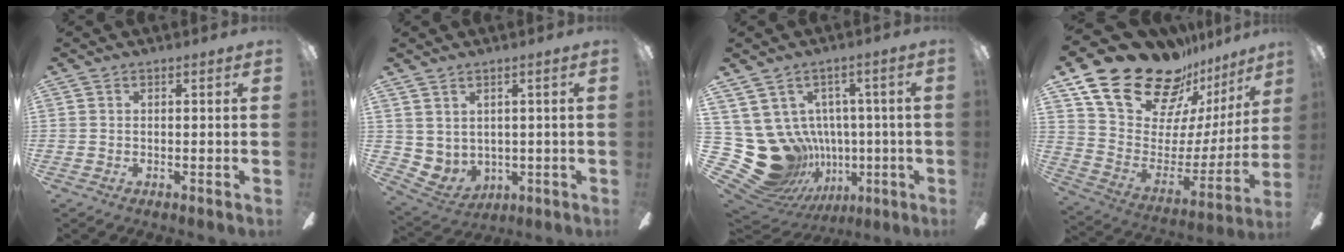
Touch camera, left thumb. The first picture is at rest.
{"total": 4.0, "force": [2.3, 3.0, 1.2], "torque": [-0.050, -0.016, 0.042]}
{"total": 19.1, "force": [-2.4, 16.7, 8.9], "torque": [-0.227, -0.017, 0.010]}
{"total": 25.1, "force": [18.4, 13.0, 11.0], "torque": [-0.182, -0.126, 0.346]}